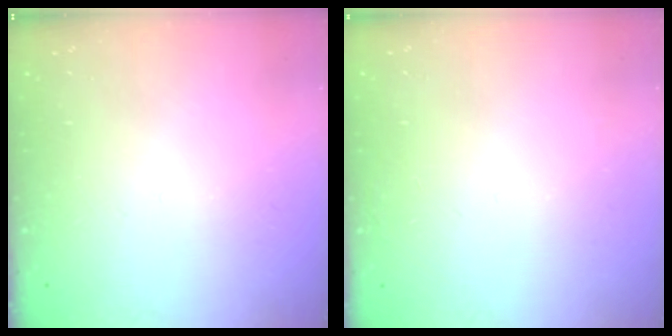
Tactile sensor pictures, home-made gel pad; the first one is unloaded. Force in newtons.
{"total": 1.5, "press": 1.5, "slide": 0.1}